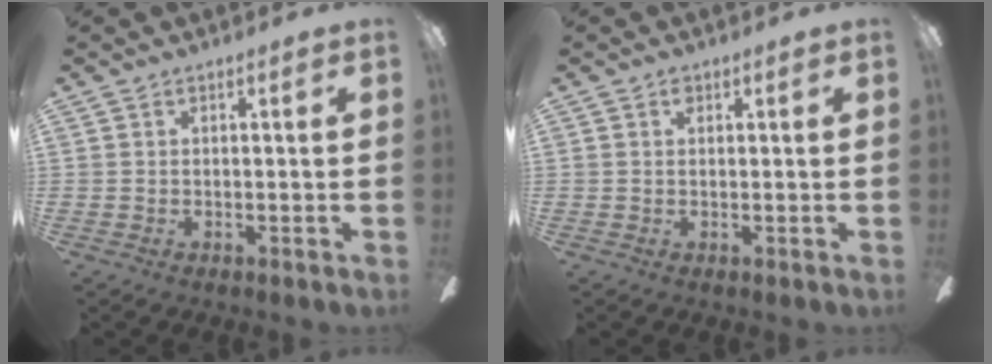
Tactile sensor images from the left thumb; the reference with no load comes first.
{"total": 1.2, "force": [0.6, 0.7, 0.6], "torque": [-0.006, 0.000, 0.009]}